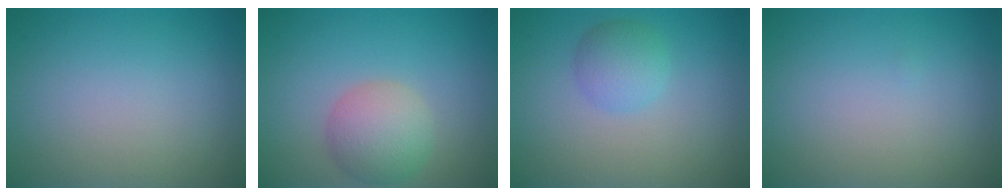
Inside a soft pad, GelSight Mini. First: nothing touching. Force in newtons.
{"total": 4.1, "press": 4.1, "slide": 0.3}
{"total": 2.6, "press": 2.6, "slide": 0.1}
{"total": 0.0}